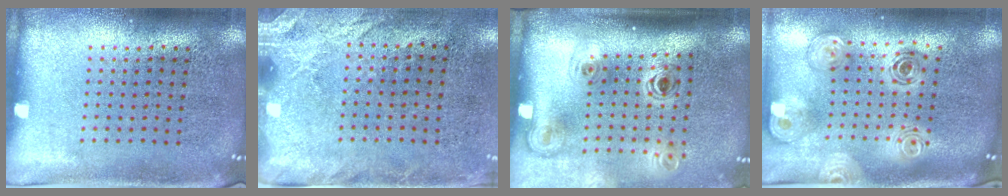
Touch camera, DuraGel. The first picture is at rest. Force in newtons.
{"total": 2.5, "press": 1.9, "slide": 1.6}
{"total": 2.2, "press": 1.5, "slide": 1.6}
{"total": 1.7, "press": 1.5, "slide": 0.8}